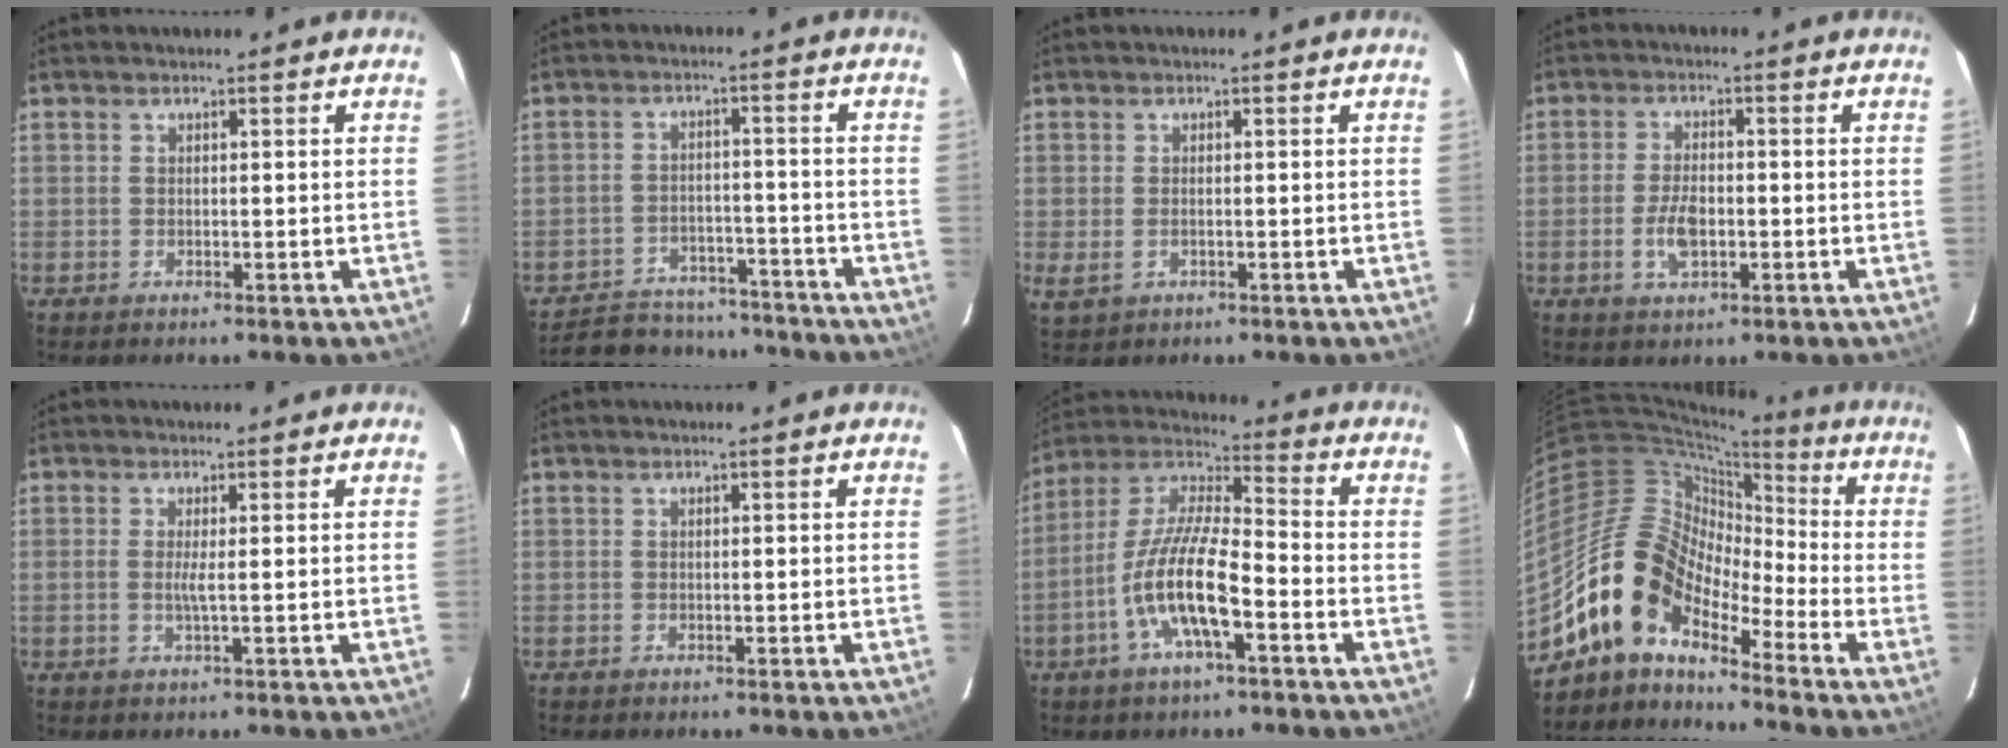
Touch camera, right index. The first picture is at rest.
{"total": 18.4, "force": [-16.0, 7.0, 6.0], "torque": [-0.142, 0.022, -0.209]}
{"total": 2.9, "force": [-0.8, 1.9, 2.1], "torque": [-0.042, -0.007, -0.010]}
{"total": 5.6, "force": [-1.6, 2.8, 4.6], "torque": [-0.093, 0.000, -0.027]}
{"total": 1.6, "force": [0.0, -0.4, 1.6], "torque": [-0.031, -0.004, -0.002]}
{"total": 0.0}
{"total": 14.0, "force": [-5.7, 3.6, 12.3], "torque": [-0.249, -0.006, -0.111]}
{"total": 13.7, "force": [-10.2, 6.0, 6.8], "torque": [-0.115, 0.018, -0.210]}